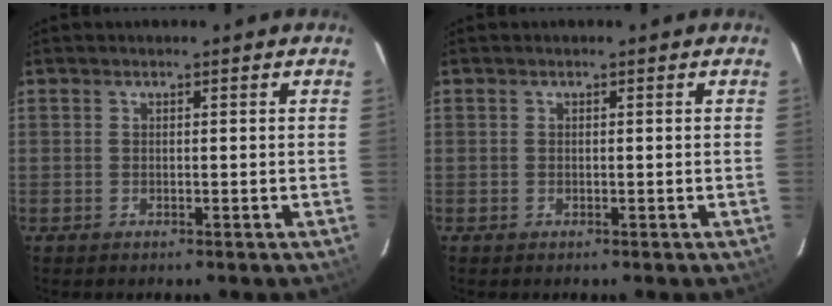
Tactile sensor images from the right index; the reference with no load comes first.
{"total": 0.0}